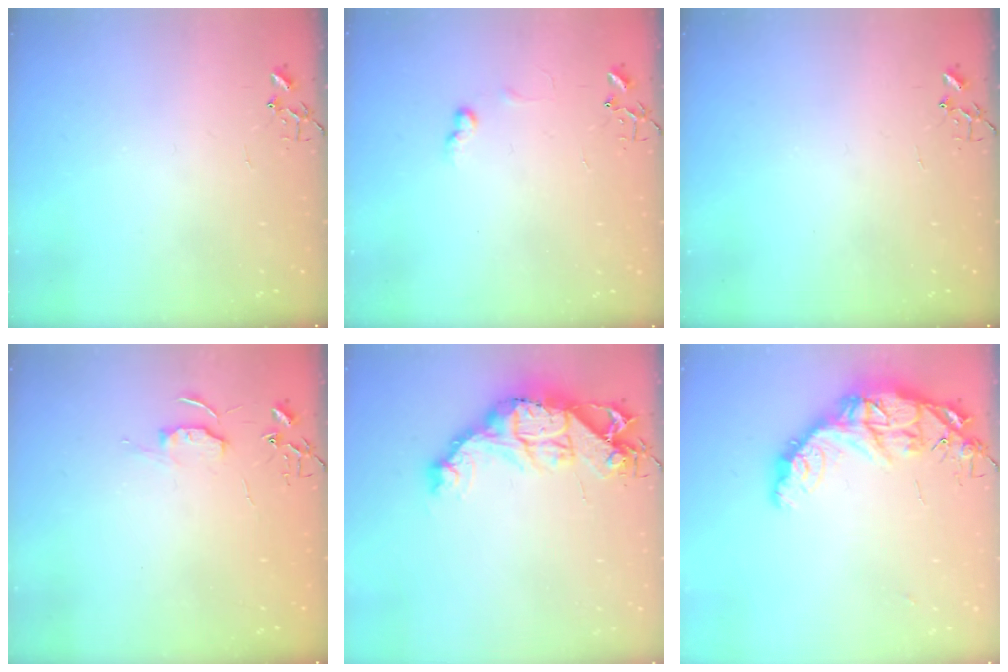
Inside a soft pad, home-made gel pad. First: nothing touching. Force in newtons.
{"total": 5.5, "press": 5.5, "slide": 0.8}
{"total": 0.0}
{"total": 5.7, "press": 5.7, "slide": 0.6}
{"total": 18.1, "press": 18.0, "slide": 2.0}
{"total": 15.2, "press": 15.2, "slide": 1.2}